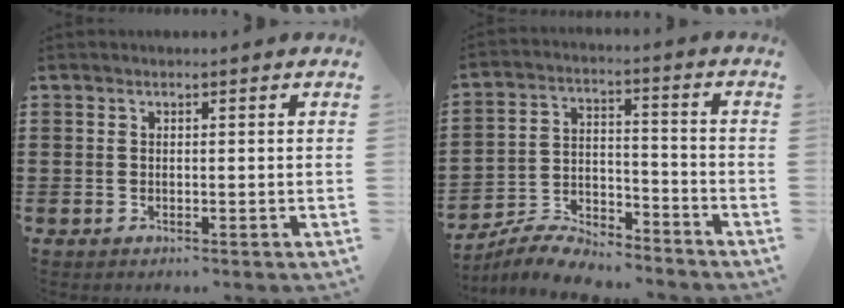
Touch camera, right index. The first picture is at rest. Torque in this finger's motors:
{"motor_torque": [0.28, -0.62, 0.06, -0.02]}